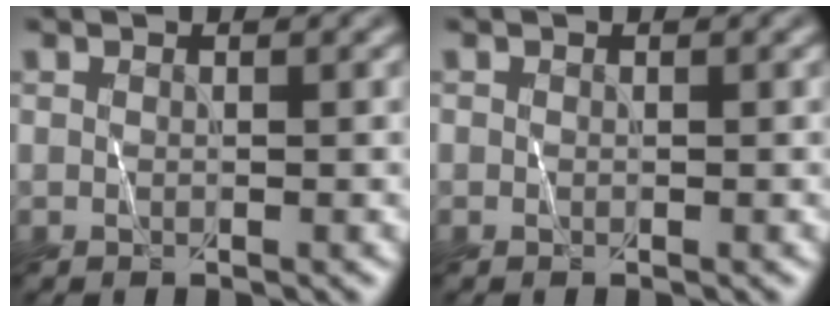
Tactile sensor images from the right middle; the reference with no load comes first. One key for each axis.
{"total": 0.0}